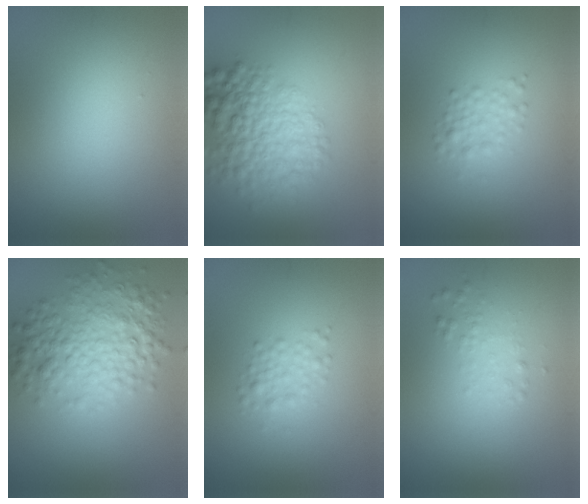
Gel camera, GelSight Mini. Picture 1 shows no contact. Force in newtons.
{"total": 6.1, "press": 6.1, "slide": 0.2}
{"total": 1.8, "press": 1.8, "slide": 0.0}
{"total": 5.8, "press": 5.8, "slide": 0.0}
{"total": 1.8, "press": 1.8, "slide": 0.0}
{"total": 1.3, "press": 1.3, "slide": 0.0}